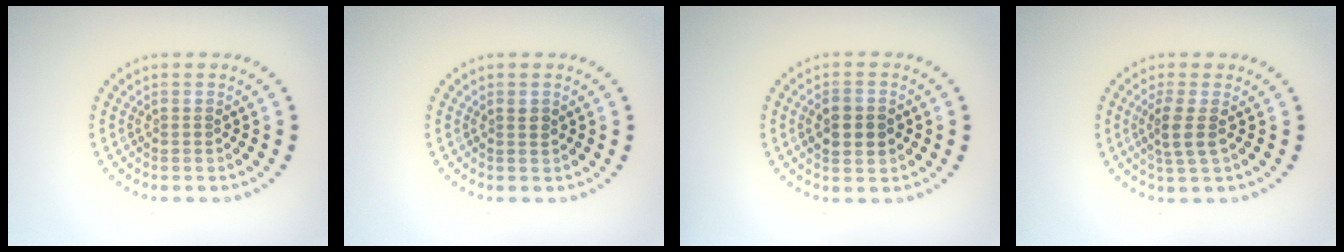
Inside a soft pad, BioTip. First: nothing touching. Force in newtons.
{"total": 0.8, "press": 0.7, "slide": 0.3}
{"total": 3.1, "press": 3.1, "slide": 0.0}
{"total": 2.4, "press": 1.9, "slide": 1.5}